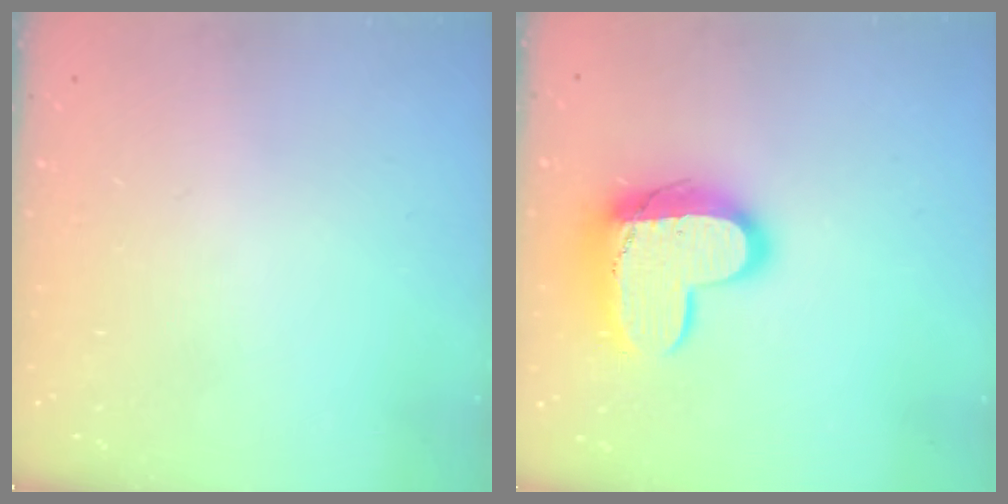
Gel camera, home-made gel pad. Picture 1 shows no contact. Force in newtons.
{"total": 14.3, "press": 14.3, "slide": 1.2}